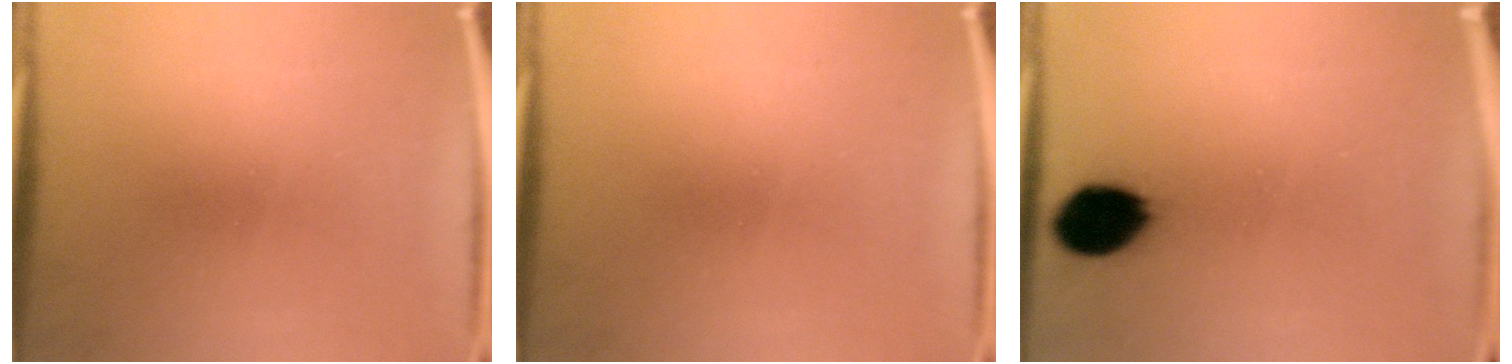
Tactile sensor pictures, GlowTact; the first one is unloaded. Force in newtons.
{"total": 0.0}
{"total": 10.1}